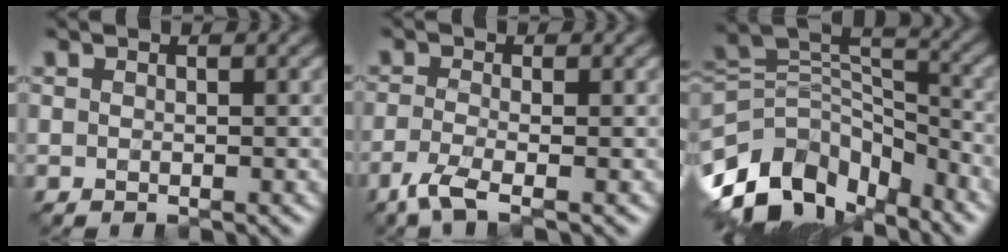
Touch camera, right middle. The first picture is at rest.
{"total": 3.1, "force": [-1.9, 0.7, 2.3], "torque": [-0.052, -0.011, -0.051]}
{"total": 11.8, "force": [-7.1, 6.8, 6.5], "torque": [-0.137, 0.015, -0.134]}